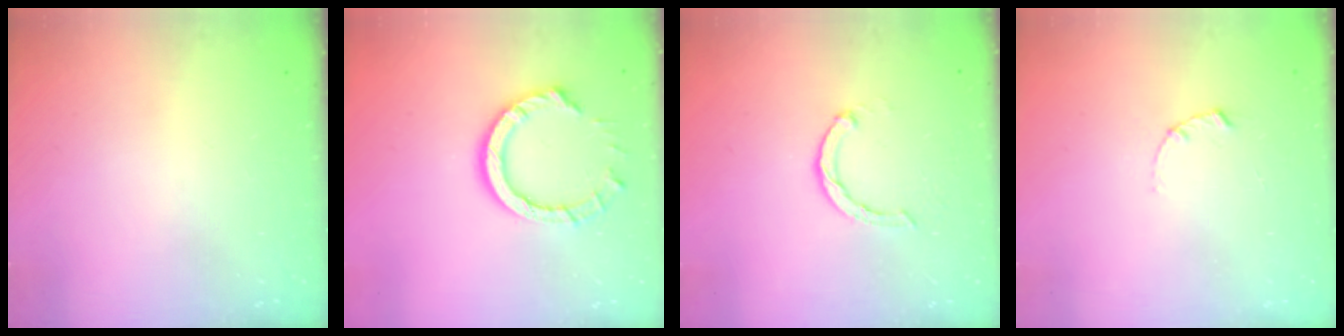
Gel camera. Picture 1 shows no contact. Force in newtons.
{"total": 10.6, "press": 10.6, "slide": 0.9}
{"total": 2.4, "press": 2.4, "slide": 0.4}
{"total": 1.7, "press": 1.6, "slide": 0.3}